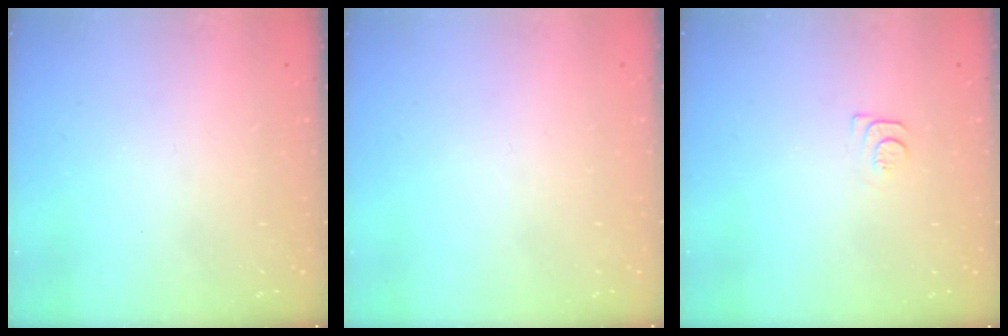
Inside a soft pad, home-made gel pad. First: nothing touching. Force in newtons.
{"total": 1.5, "press": 1.5, "slide": 0.1}
{"total": 4.3, "press": 4.3, "slide": 0.7}